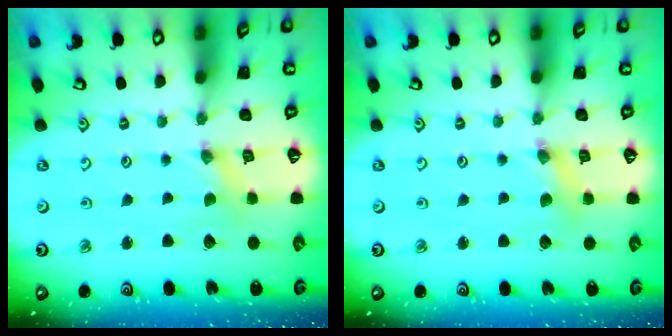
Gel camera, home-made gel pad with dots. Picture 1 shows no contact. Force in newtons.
{"total": 2.5, "press": 2.5, "slide": 0.3}